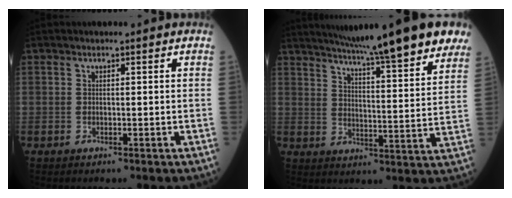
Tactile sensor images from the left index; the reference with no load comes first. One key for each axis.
{"total": 23.0, "fx": 18.5, "fy": 1.5, "fz": 13.5, "tx": -0.205, "ty": -0.007, "tz": 0.241}